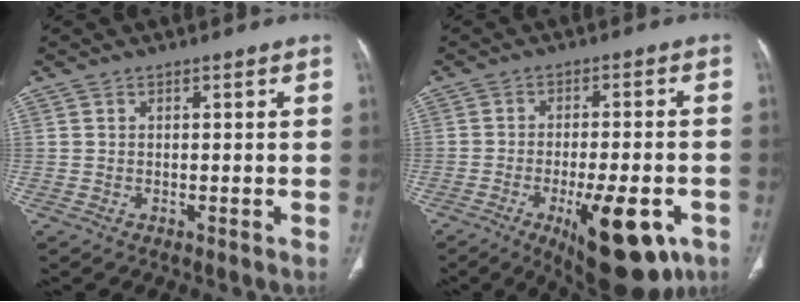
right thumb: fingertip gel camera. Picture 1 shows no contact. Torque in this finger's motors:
{"motor_torque": [5.01, 0.00, 1.53, -1.24, 0.14]}